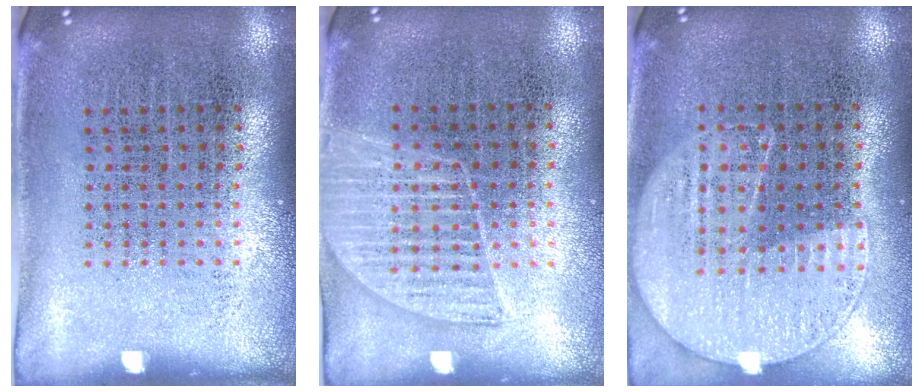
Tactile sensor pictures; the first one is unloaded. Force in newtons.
{"total": 1.4, "press": 1.2, "slide": 0.6}
{"total": 1.1, "press": 1.0, "slide": 0.4}